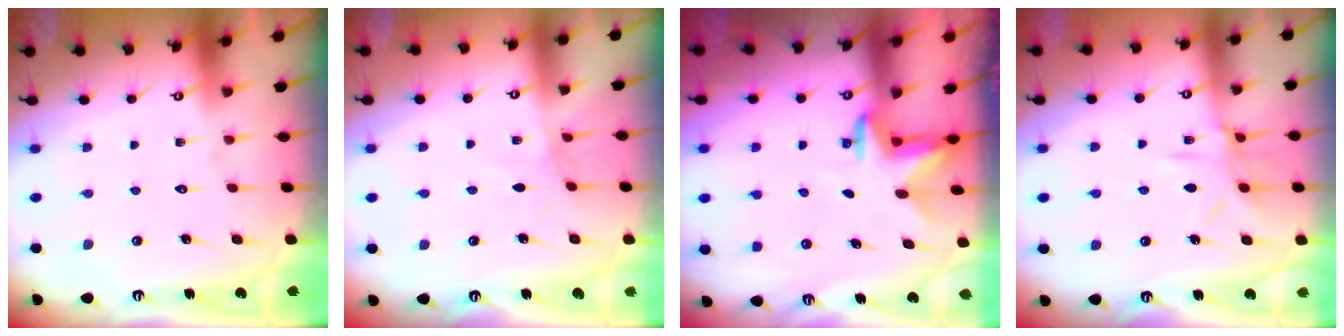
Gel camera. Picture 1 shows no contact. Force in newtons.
{"total": 2.3, "press": 2.3, "slide": 0.4}
{"total": 3.0, "press": 2.9, "slide": 0.7}
{"total": 8.7, "press": 8.7, "slide": 0.6}